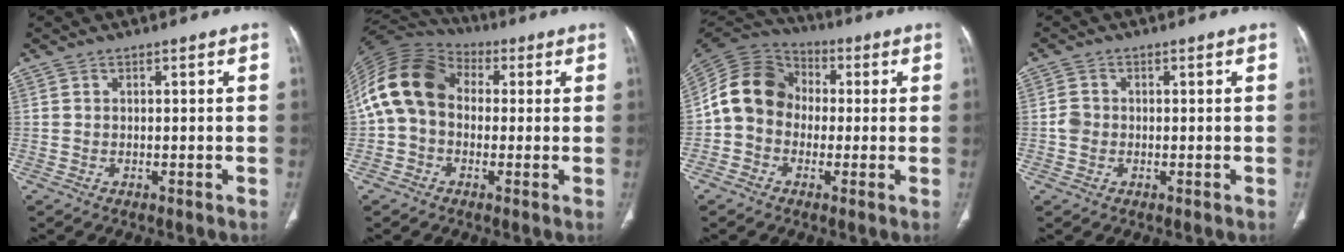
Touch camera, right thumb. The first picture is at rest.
{"total": 14.7, "force": [0.7, 11.0, 9.8], "torque": [-0.189, 0.040, -0.001]}
{"total": 11.9, "force": [-0.7, 10.1, 6.3], "torque": [-0.108, 0.033, -0.029]}
{"total": 2.3, "force": [-0.4, 1.9, 1.2], "torque": [-0.021, 0.008, -0.009]}